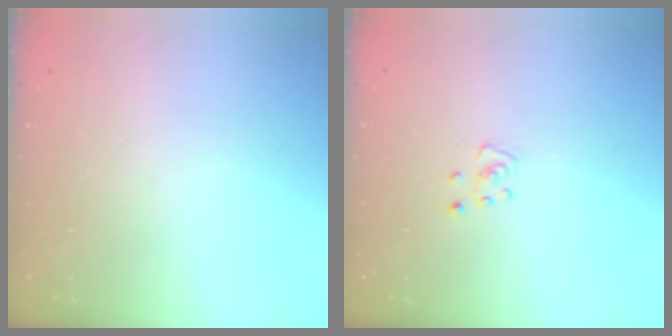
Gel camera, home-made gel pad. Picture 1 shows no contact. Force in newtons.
{"total": 3.6, "press": 3.6, "slide": 0.3}